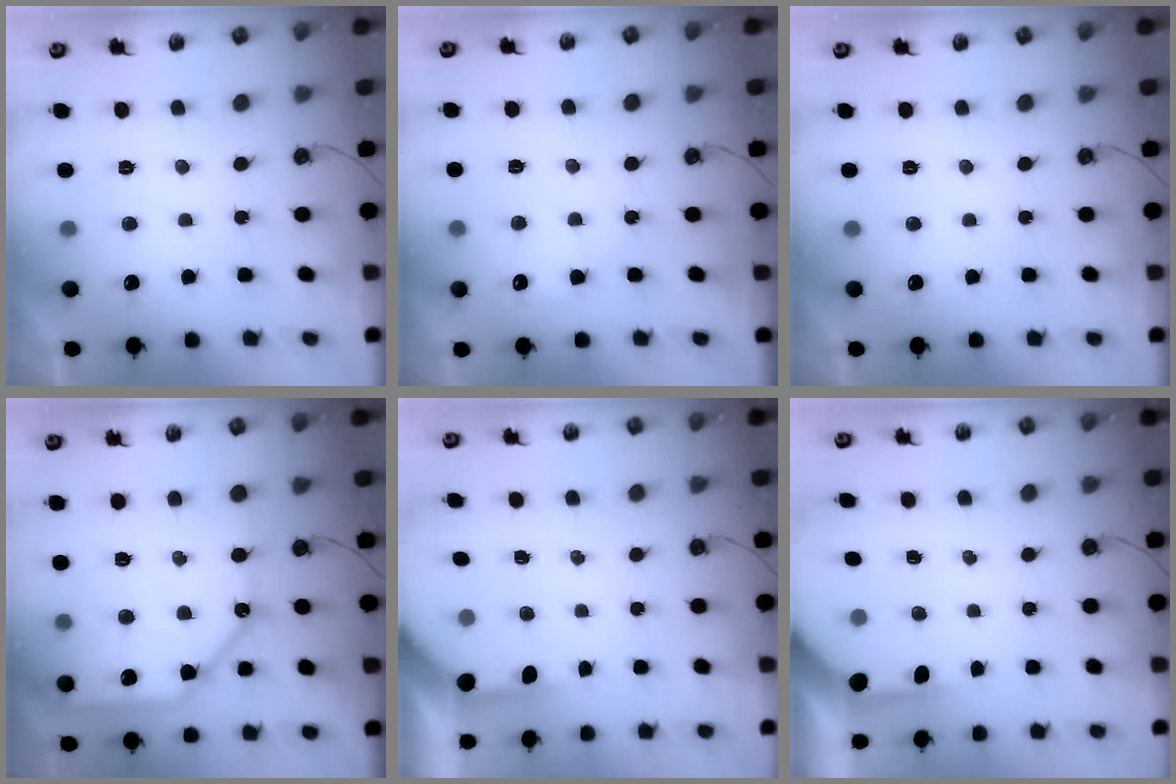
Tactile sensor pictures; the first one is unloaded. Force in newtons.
{"total": 3.9, "press": 3.9, "slide": 0.3}
{"total": 0.0}
{"total": 14.4, "press": 14.3, "slide": 1.9}
{"total": 3.9, "press": 3.9, "slide": 0.5}
{"total": 3.8, "press": 3.8, "slide": 0.4}